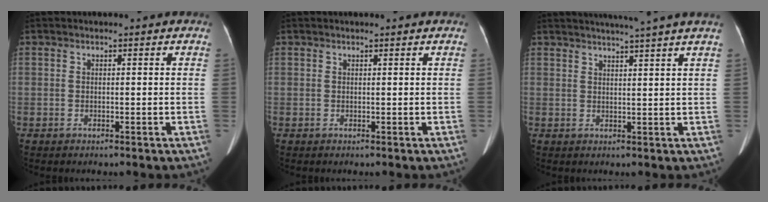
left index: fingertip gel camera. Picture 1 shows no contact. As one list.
[{"total": 0.7, "force": [0.6, 0.1, 0.2], "torque": [-0.005, 0.009, 0.009]}, {"total": 8.1, "force": [7.0, -1.6, 3.7], "torque": [-0.050, 0.012, 0.083]}]